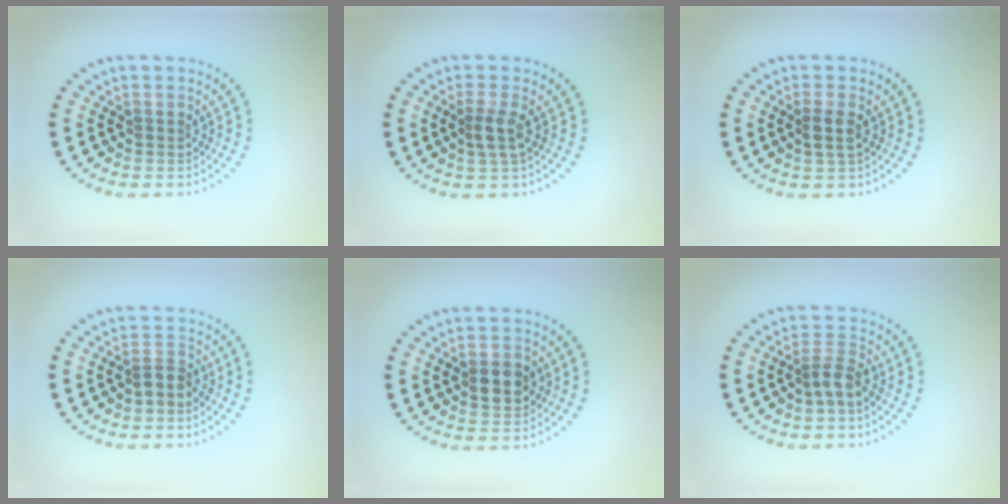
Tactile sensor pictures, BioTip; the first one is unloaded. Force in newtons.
{"total": 1.9, "press": 1.6, "slide": 1.1}
{"total": 1.8, "press": 1.6, "slide": 0.8}
{"total": 1.8, "press": 1.3, "slide": 1.2}
{"total": 2.9, "press": 2.9, "slide": 0.1}
{"total": 2.0, "press": 1.6, "slide": 1.2}